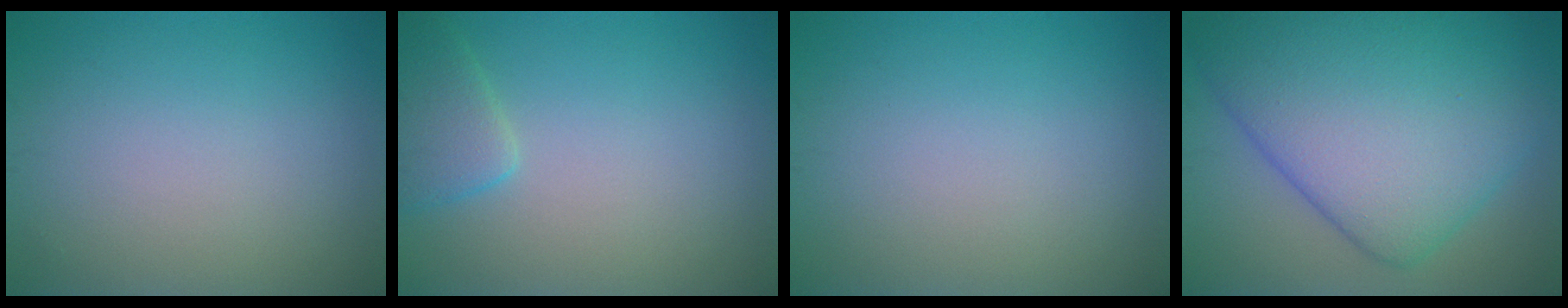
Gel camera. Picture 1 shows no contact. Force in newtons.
{"total": 2.8, "press": 2.7, "slide": 0.3}
{"total": 0.0}
{"total": 13.4, "press": 13.4, "slide": 0.3}